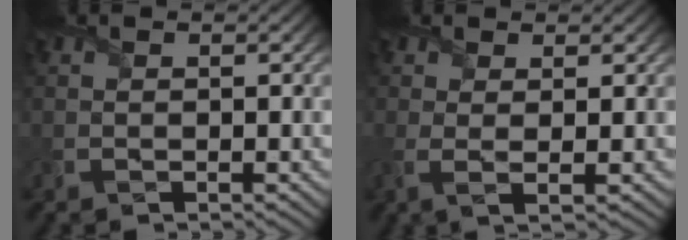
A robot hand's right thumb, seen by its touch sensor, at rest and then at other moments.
{"total": 2.2, "force": [0.6, 0.3, 2.1], "torque": [-0.053, -0.005, 0.011]}